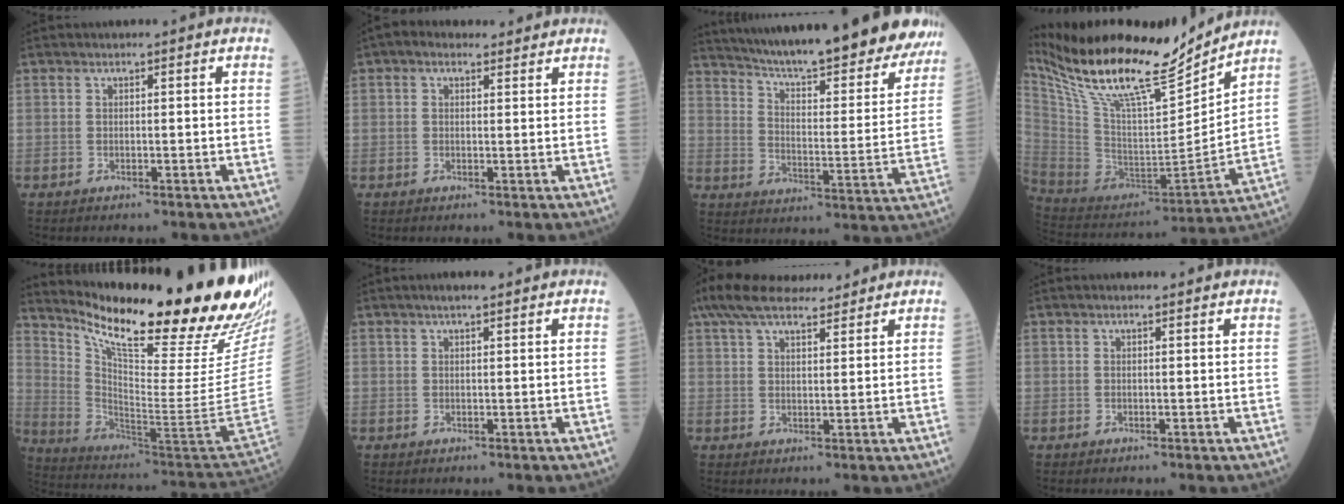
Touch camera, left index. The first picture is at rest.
{"total": 3.5, "force": [2.5, 1.8, 1.7], "torque": [-0.031, 0.030, 0.041]}
{"total": 29.2, "force": [25.6, 4.3, 13.4], "torque": [-0.210, -0.062, 0.334]}
{"total": 24.0, "force": [20.3, 3.3, 12.4], "torque": [-0.234, -0.017, 0.350]}
{"total": 30.7, "force": [23.1, 0.0, 20.2], "torque": [-0.313, -0.080, 0.344]}
{"total": 2.5, "force": [1.8, 0.3, 1.7], "torque": [-0.028, 0.012, 0.026]}
{"total": 11.6, "force": [9.8, 2.6, 5.6], "torque": [-0.102, 0.042, 0.163]}
{"total": 1.0, "force": [0.8, 0.1, 0.5], "torque": [-0.010, 0.008, 0.012]}